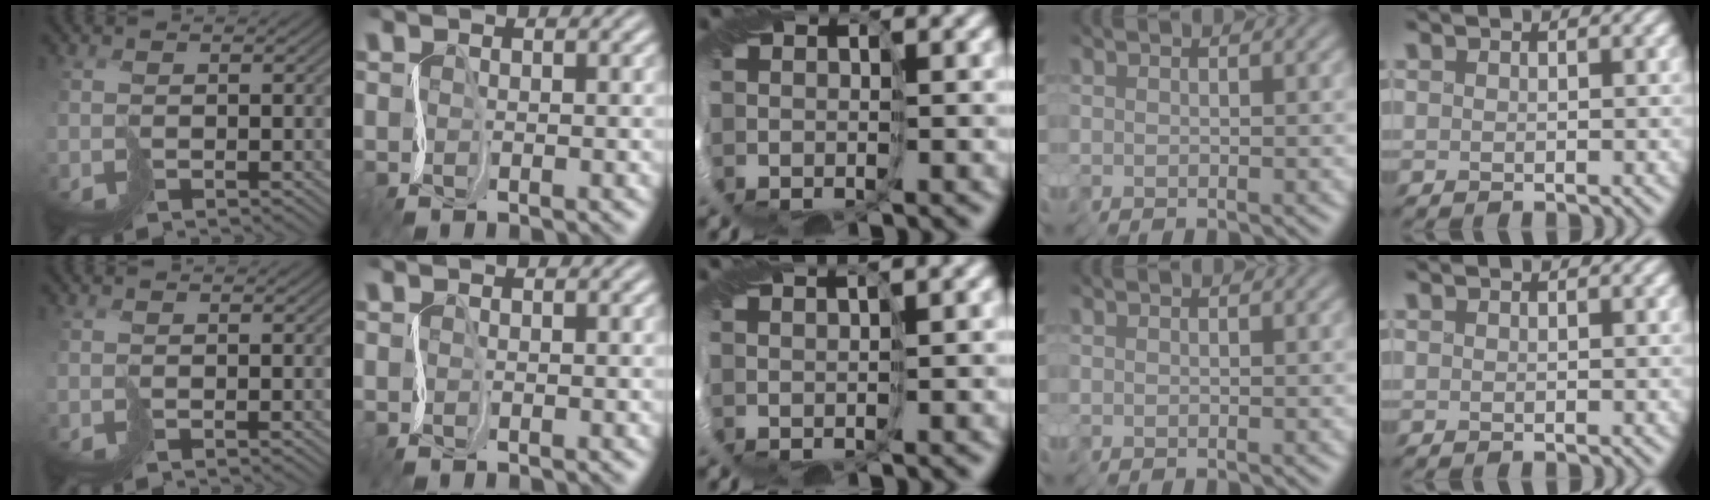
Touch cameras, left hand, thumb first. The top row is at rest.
{"middle": {"total": 2.2, "force": [1.5, 0.0, 1.6], "torque": [-0.034, 0.004, 0.025]}}